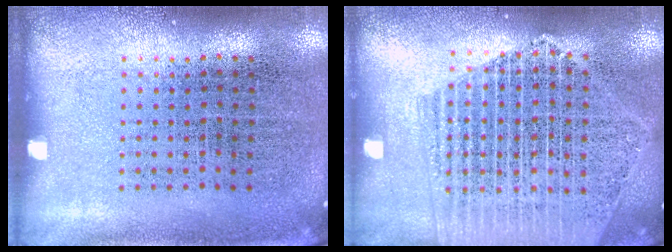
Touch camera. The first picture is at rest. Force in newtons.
{"total": 2.0, "press": 1.8, "slide": 0.9}